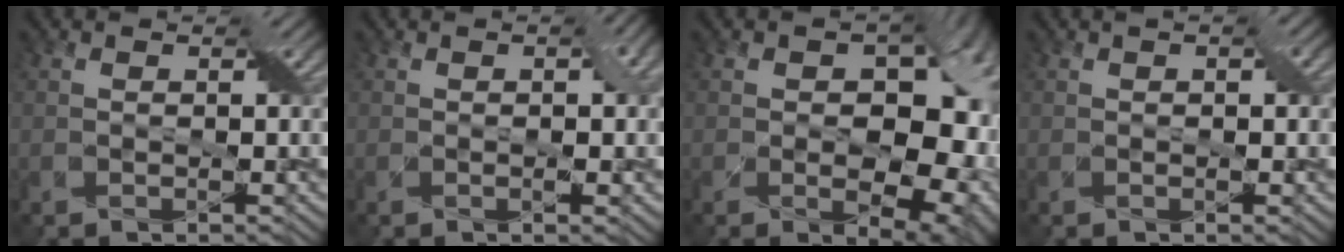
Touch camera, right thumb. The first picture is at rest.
{"total": 2.6, "force": [0.2, 0.7, 2.5], "torque": [-0.038, 0.003, 0.005]}
{"total": 14.1, "force": [-0.9, 9.5, 10.4], "torque": [-0.090, 0.002, 0.009]}
{"total": 1.9, "force": [0.5, 0.7, 1.7], "torque": [-0.023, 0.004, 0.010]}